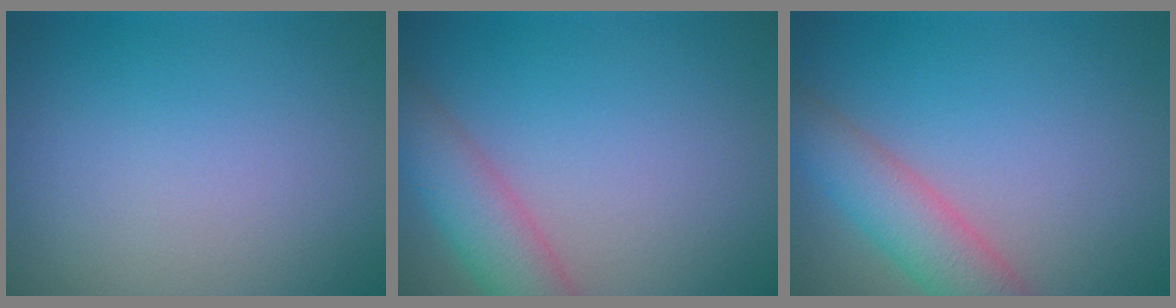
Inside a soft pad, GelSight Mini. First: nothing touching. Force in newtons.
{"total": 4.6, "press": 4.6, "slide": 0.3}
{"total": 4.6, "press": 4.6, "slide": 0.3}